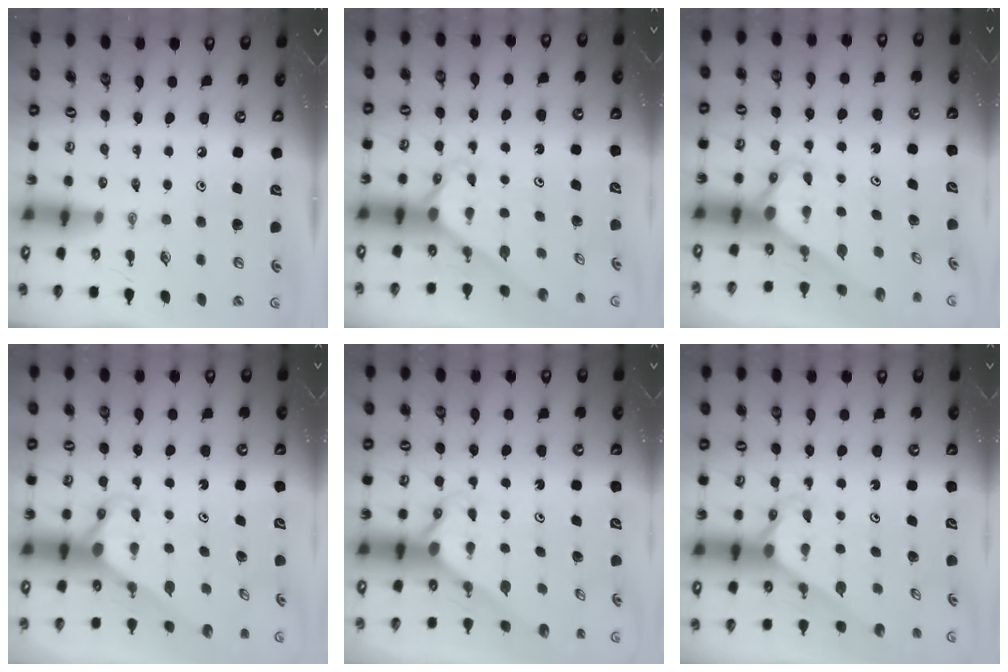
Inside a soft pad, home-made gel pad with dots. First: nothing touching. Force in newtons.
{"total": 2.4, "press": 2.4, "slide": 0.2}
{"total": 3.1, "press": 3.1, "slide": 0.2}
{"total": 2.7, "press": 2.7, "slide": 0.2}
{"total": 2.1, "press": 2.1, "slide": 0.2}
{"total": 2.4, "press": 2.4, "slide": 0.2}